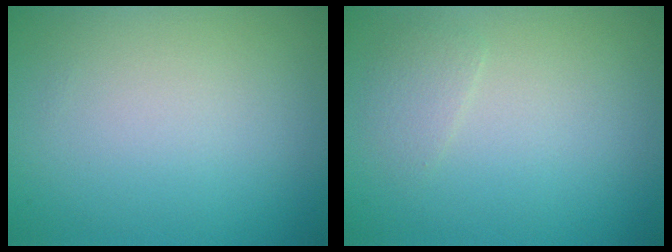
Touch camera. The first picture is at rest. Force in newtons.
{"total": 1.2, "press": 1.2, "slide": 0.1}